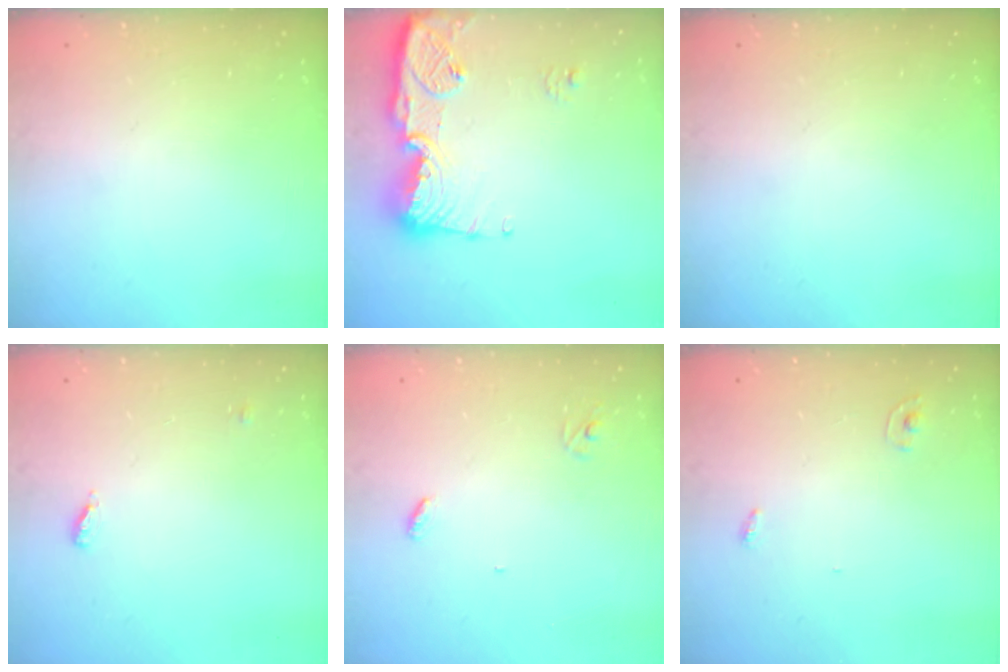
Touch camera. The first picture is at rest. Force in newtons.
{"total": 15.8, "press": 15.7, "slide": 1.4}
{"total": 0.0}
{"total": 4.6, "press": 4.5, "slide": 0.7}
{"total": 3.2, "press": 3.2, "slide": 0.3}
{"total": 2.8, "press": 2.8, "slide": 0.1}